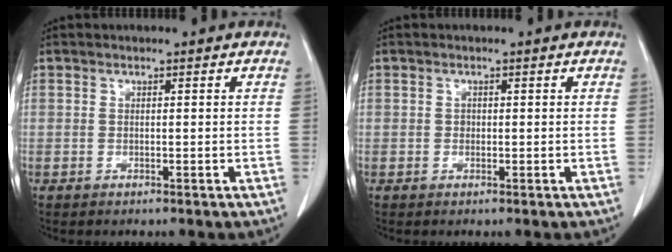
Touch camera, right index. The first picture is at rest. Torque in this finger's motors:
{"motor_torque": [0.02, -0.01, 0.00, 0.00]}